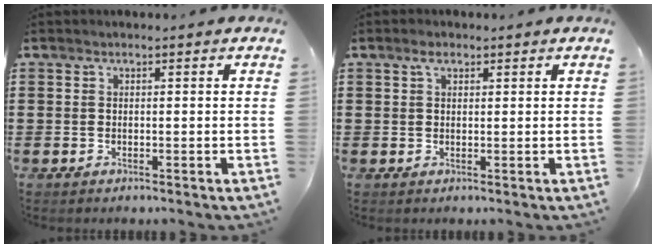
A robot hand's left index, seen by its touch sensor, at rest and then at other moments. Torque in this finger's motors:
{"motor_torque": [0.31, -0.23, 0.01, 0.03]}